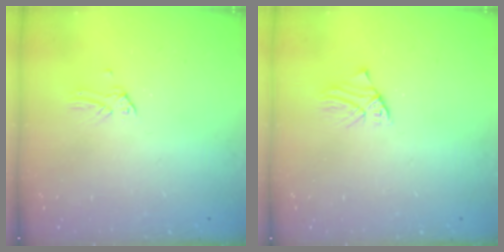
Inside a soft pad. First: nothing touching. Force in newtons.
{"total": 0.7, "press": 0.7, "slide": 0.1}